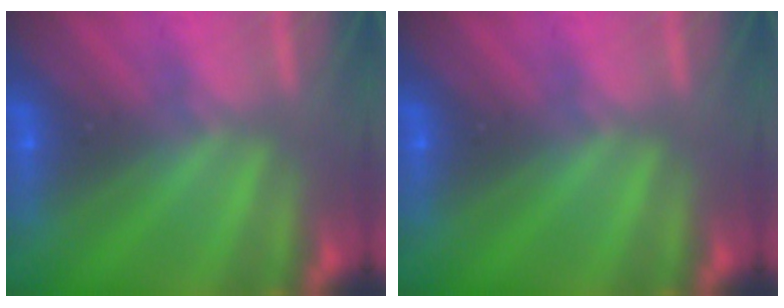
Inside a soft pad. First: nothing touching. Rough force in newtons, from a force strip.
{"total": 0.0}